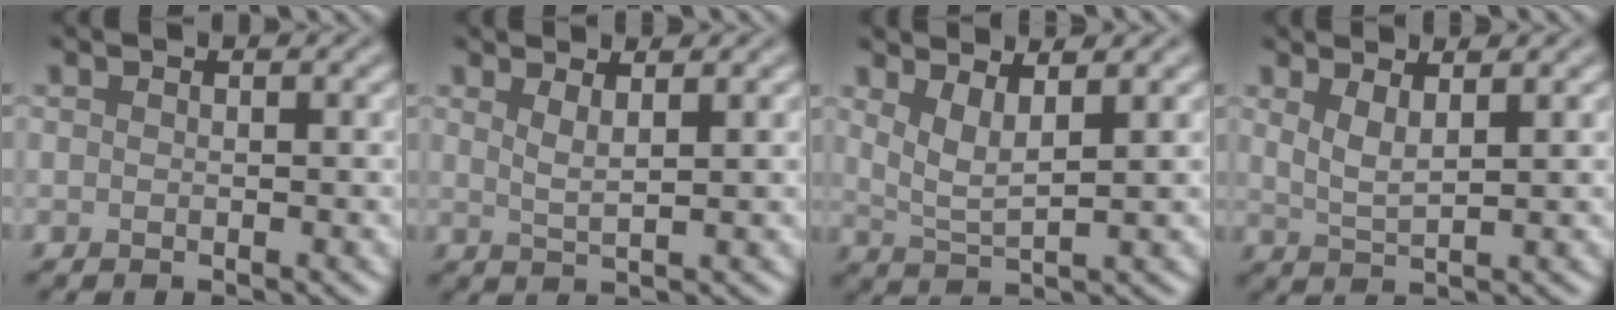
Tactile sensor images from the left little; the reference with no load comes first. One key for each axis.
{"total": 2.0, "fx": 1.2, "fy": 0.5, "fz": 1.5, "tx": -0.022, "ty": -0.002, "tz": 0.020}
{"total": 2.9, "fx": 1.8, "fy": 0.7, "fz": 2.3, "tx": -0.044, "ty": -0.008, "tz": 0.037}
{"total": 2.4, "fx": 1.3, "fy": 0.6, "fz": 1.8, "tx": -0.034, "ty": -0.005, "tz": 0.028}